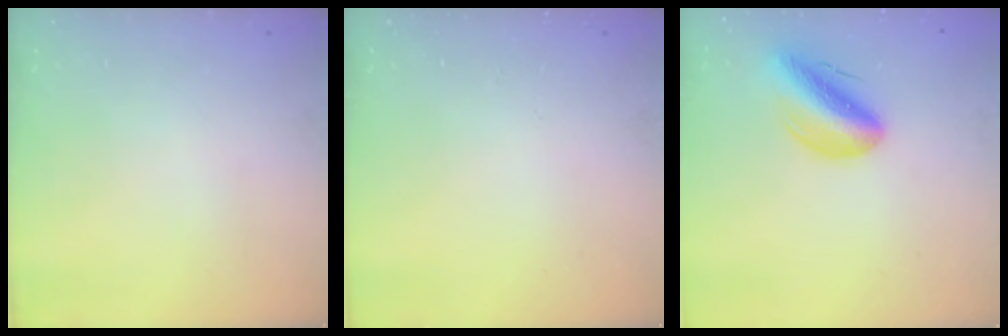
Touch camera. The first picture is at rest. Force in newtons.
{"total": 0.0}
{"total": 12.1, "press": 11.6, "slide": 3.4}